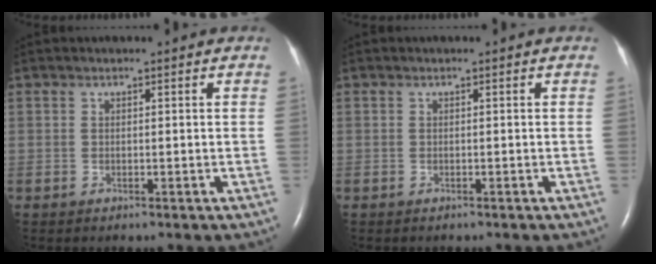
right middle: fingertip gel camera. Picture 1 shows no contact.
{"total": 0.8, "force": [-0.7, 0.3, 0.3], "torque": [-0.015, -0.001, -0.006]}